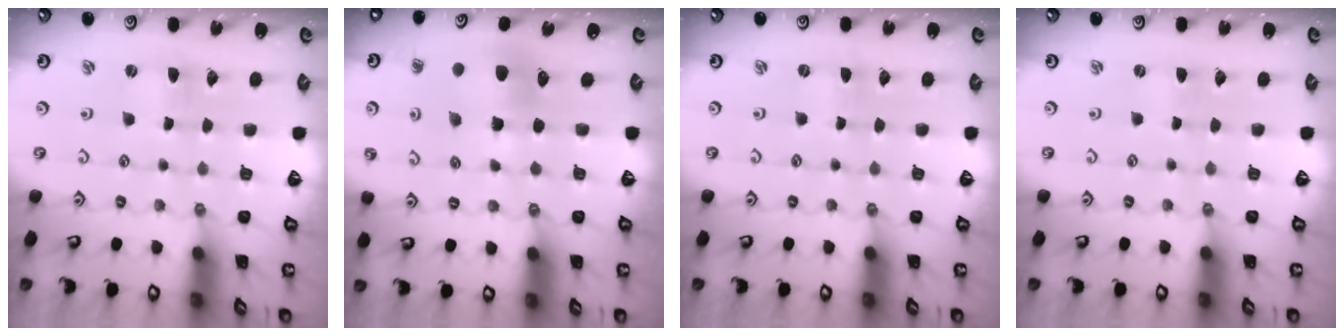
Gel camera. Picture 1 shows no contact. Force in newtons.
{"total": 7.0, "press": 7.0, "slide": 1.0}
{"total": 0.0}
{"total": 0.0}